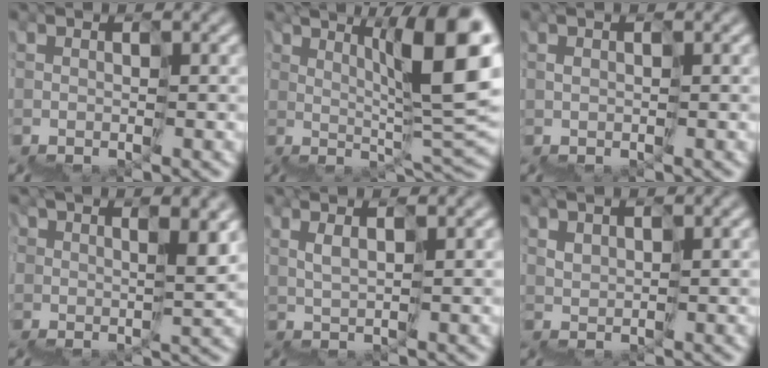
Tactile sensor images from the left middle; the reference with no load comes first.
{"total": 10.3, "force": [5.0, 1.3, 9.0], "torque": [-0.103, 0.031, 0.079]}
{"total": 0.7, "force": [0.5, 0.2, 0.4], "torque": [-0.005, 0.010, 0.011]}
{"total": 5.6, "force": [4.3, 1.7, 3.0], "torque": [-0.064, 0.003, 0.089]}
{"total": 1.9, "force": [1.3, -1.3, 0.5], "torque": [-0.010, 0.017, 0.030]}
{"total": 1.5, "force": [1.5, 0.0, 0.1], "torque": [-0.003, 0.019, 0.034]}